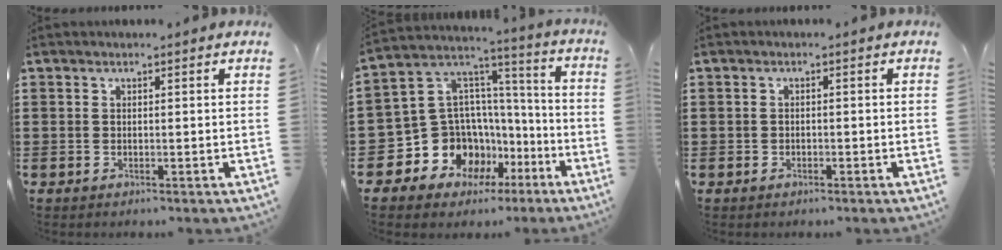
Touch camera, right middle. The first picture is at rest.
{"total": 11.7, "force": [-5.5, 10.1, 2.3], "torque": [-0.100, -0.018, -0.082]}
{"total": 0.8, "force": [-0.5, 0.6, 0.0], "torque": [-0.002, 0.000, -0.010]}